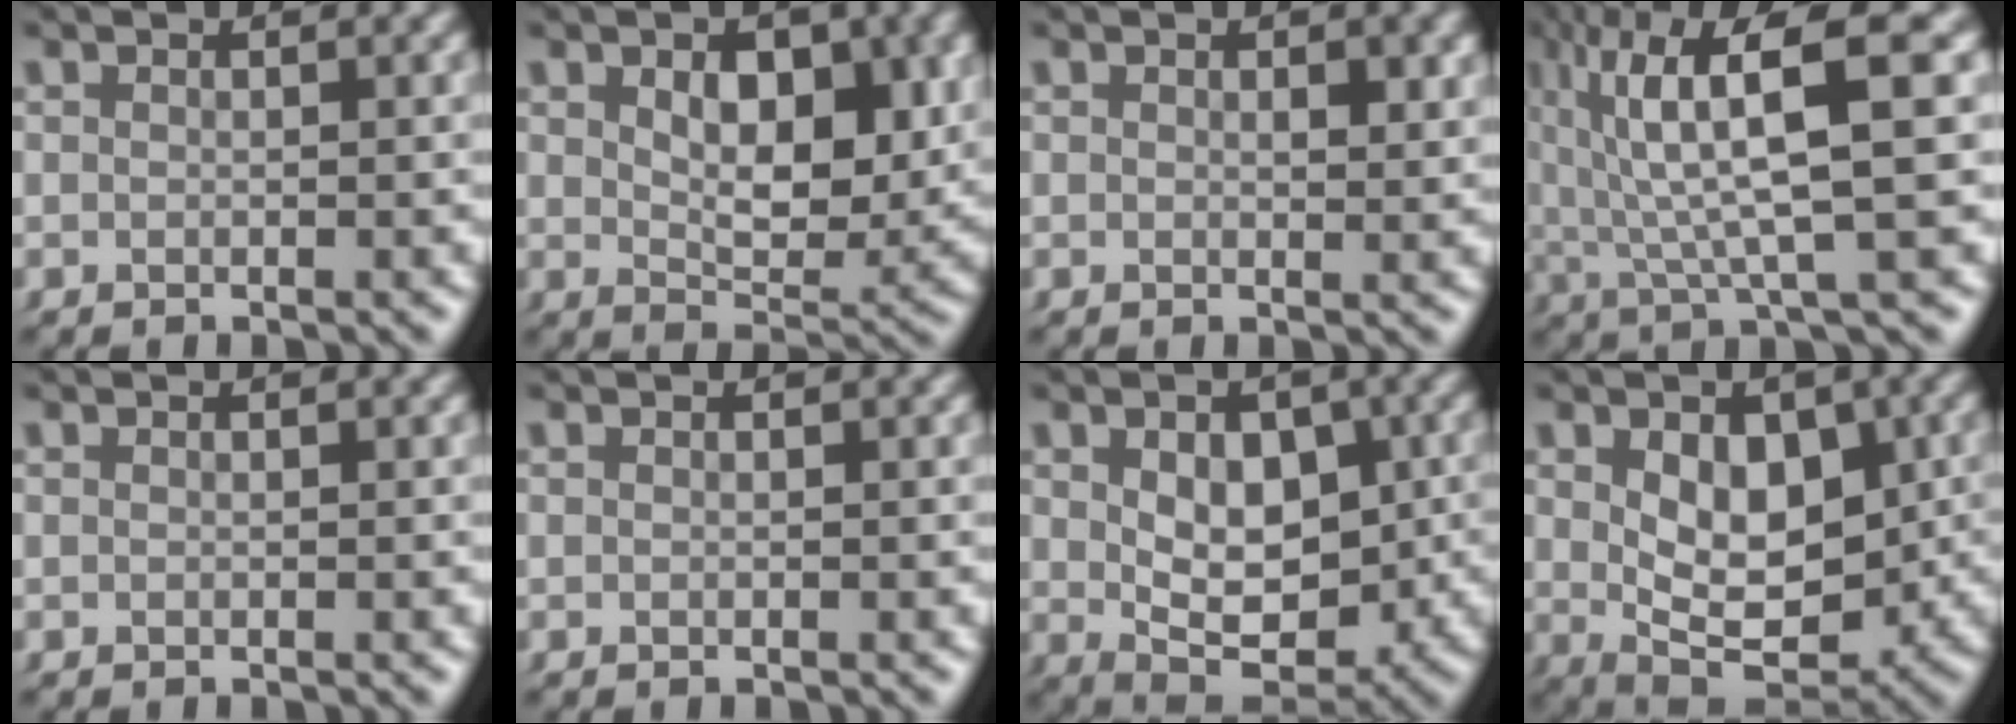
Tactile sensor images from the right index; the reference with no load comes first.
{"total": 5.6, "force": [1.9, 2.9, 4.4], "torque": [-0.060, -0.019, 0.035]}
{"total": 1.0, "force": [0.5, 0.3, 0.8], "torque": [-0.007, -0.005, 0.007]}
{"total": 10.7, "force": [3.0, 4.5, 9.2], "torque": [-0.150, 0.011, 0.042]}
{"total": 0.0}
{"total": 0.0}
{"total": 7.4, "force": [-0.4, 4.9, 5.6], "torque": [-0.081, -0.032, 0.006]}
{"total": 8.9, "force": [-0.4, 5.8, 6.8], "torque": [-0.104, -0.039, 0.011]}